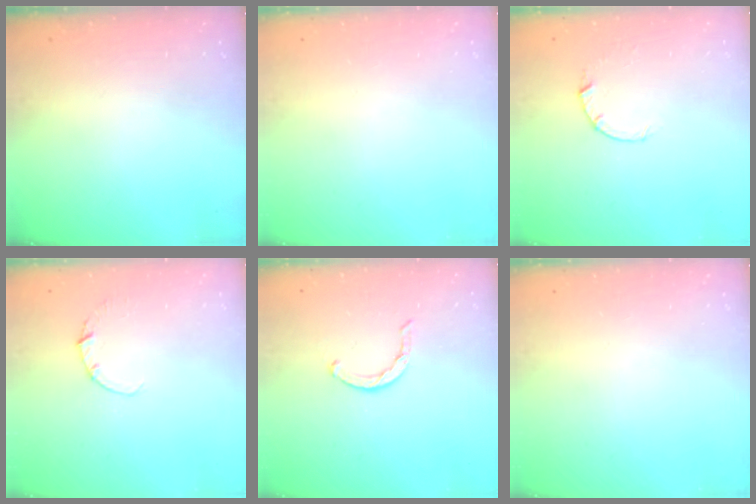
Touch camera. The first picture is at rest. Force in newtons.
{"total": 0.0}
{"total": 2.6, "press": 2.6, "slide": 0.4}
{"total": 1.1, "press": 1.1, "slide": 0.1}
{"total": 3.5, "press": 3.5, "slide": 0.3}
{"total": 0.0}